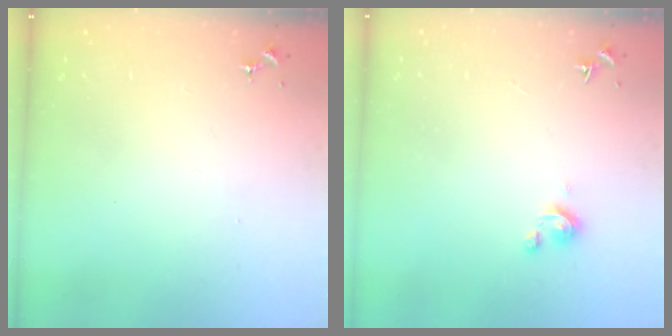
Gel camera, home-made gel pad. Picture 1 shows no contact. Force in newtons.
{"total": 2.9, "press": 2.9, "slide": 0.3}